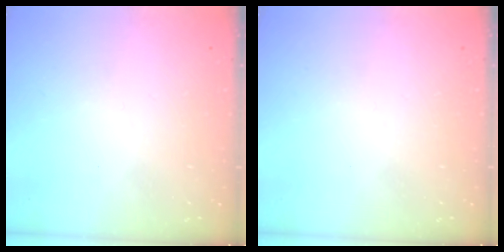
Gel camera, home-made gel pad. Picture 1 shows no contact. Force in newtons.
{"total": 0.0}